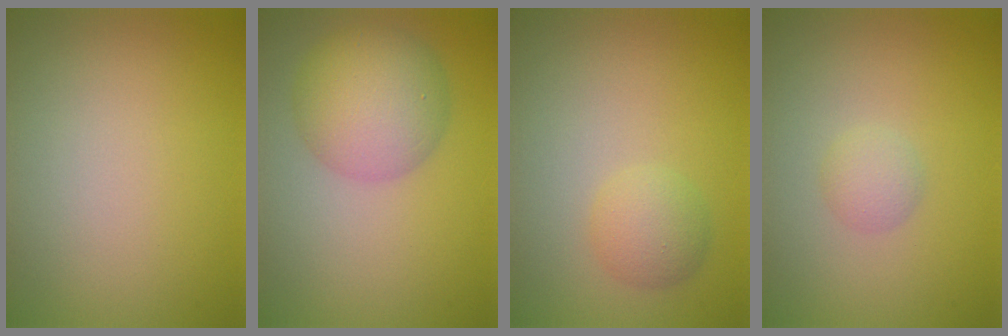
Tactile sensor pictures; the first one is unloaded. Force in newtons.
{"total": 6.0, "press": 6.0, "slide": 0.1}
{"total": 2.3, "press": 2.3, "slide": 0.1}
{"total": 1.4, "press": 1.4, "slide": 0.1}